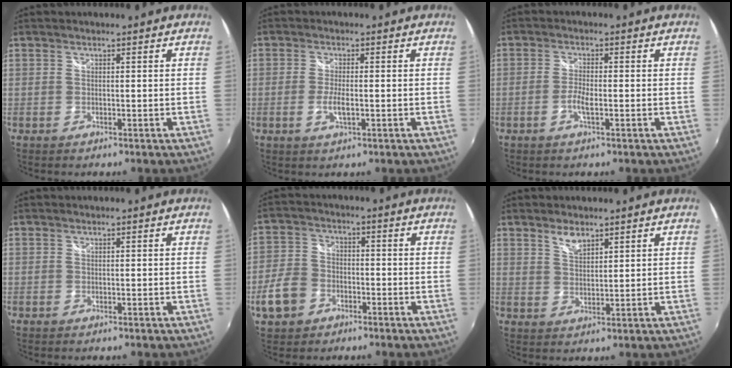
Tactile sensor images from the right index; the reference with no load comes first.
{"total": 3.5, "force": [-1.0, 0.9, 3.3], "torque": [-0.068, -0.006, -0.019]}
{"total": 3.0, "force": [-1.2, 0.6, 2.6], "torque": [-0.061, 0.000, -0.027]}
{"total": 0.0}
{"total": 8.3, "force": [-3.9, 6.3, 3.7], "torque": [-0.094, 0.012, -0.075]}
{"total": 3.5, "force": [2.6, 1.4, 1.9], "torque": [-0.031, 0.000, 0.046]}